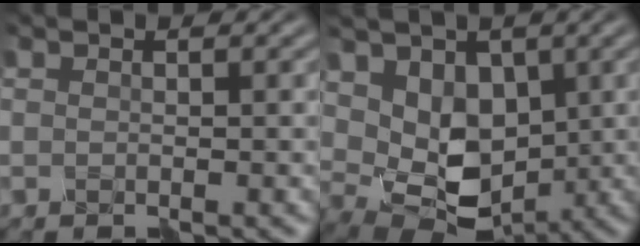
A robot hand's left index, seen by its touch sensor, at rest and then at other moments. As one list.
[{"total": 6.7, "force": [0.3, 4.7, 4.7], "torque": [-0.086, -0.017, 0.010]}]